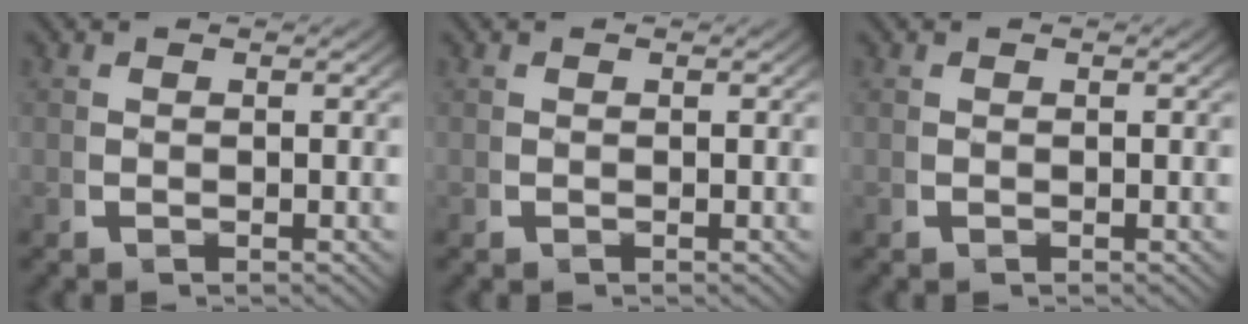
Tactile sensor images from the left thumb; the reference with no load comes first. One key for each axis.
{"total": 0.0}
{"total": 0.0}